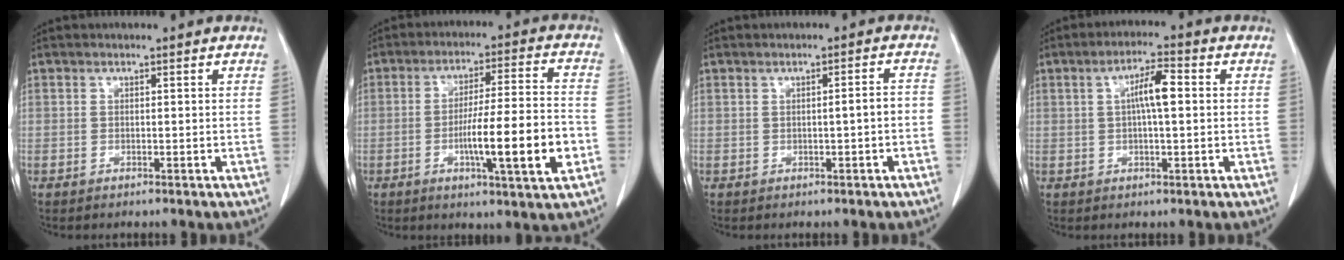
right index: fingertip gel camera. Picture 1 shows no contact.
{"total": 13.1, "force": [-3.7, 0.4, 12.6], "torque": [-0.204, -0.004, -0.061]}
{"total": 2.0, "force": [-0.6, 0.1, 1.9], "torque": [-0.026, 0.002, -0.008]}
{"total": 5.2, "force": [0.7, 0.9, 5.1], "torque": [-0.092, 0.012, 0.009]}